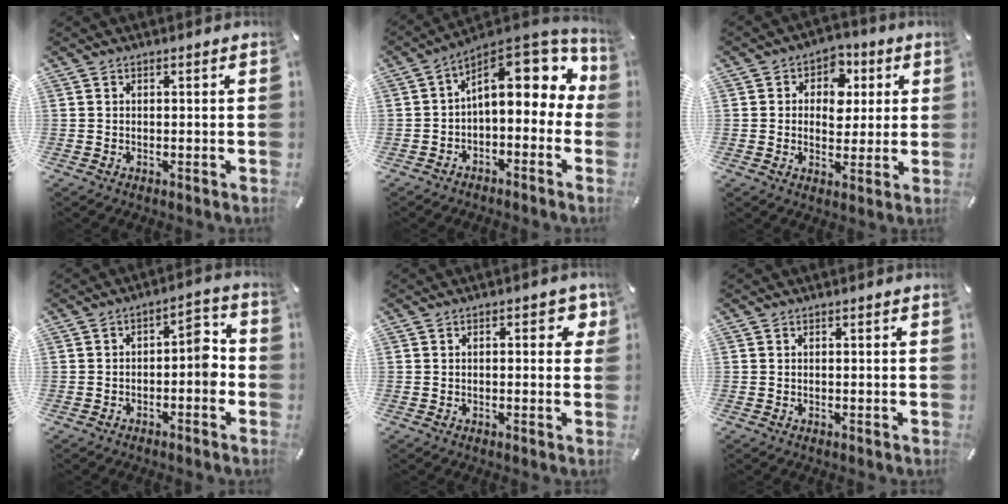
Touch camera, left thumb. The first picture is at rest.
{"total": 14.8, "force": [5.6, 7.5, 11.4], "torque": [-0.144, -0.047, 0.092]}
{"total": 8.1, "force": [1.3, 6.9, 3.9], "torque": [-0.038, -0.006, 0.016]}
{"total": 7.2, "force": [-2.0, 3.9, 5.7], "torque": [-0.070, 0.013, -0.042]}
{"total": 3.7, "force": [0.7, 1.8, 3.1], "torque": [-0.033, -0.003, 0.003]}
{"total": 0.0}